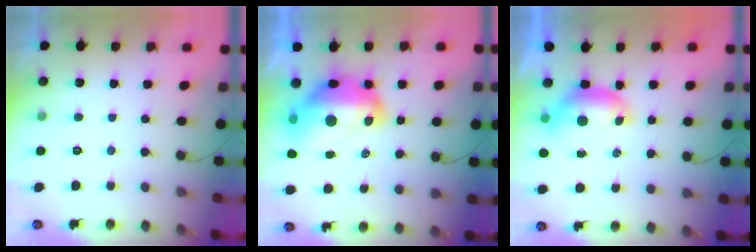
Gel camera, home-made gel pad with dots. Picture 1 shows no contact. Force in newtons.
{"total": 18.1, "press": 18.0, "slide": 1.6}
{"total": 7.4, "press": 7.4, "slide": 0.6}